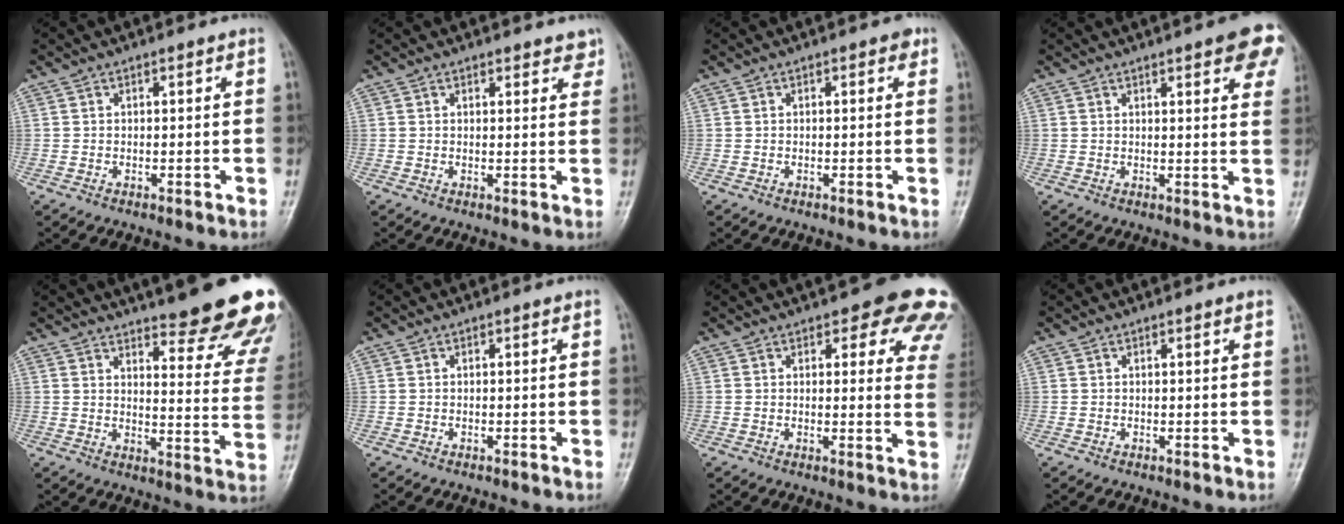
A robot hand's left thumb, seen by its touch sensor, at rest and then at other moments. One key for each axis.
{"total": 3.2, "fx": 2.6, "fy": 1.5, "fz": 1.1, "tx": 0.016, "ty": -0.011, "tz": 0.023}
{"total": 1.3, "fx": 0.5, "fy": 0.8, "fz": 0.9, "tx": -0.001, "ty": 0.001, "tz": 0.002}
{"total": 10.8, "fx": 6.0, "fy": 3.2, "fz": 8.4, "tx": -0.072, "ty": -0.016, "tz": 0.063}
{"total": 26.7, "fx": 20.7, "fy": 6.4, "fz": 15.7, "tx": -0.160, "ty": -0.123, "tz": 0.244}
{"total": 0.0}
{"total": 14.0, "fx": 9.9, "fy": 5.5, "fz": 8.2, "tx": -0.036, "ty": -0.036, "tz": 0.090}
{"total": 1.0, "fx": 0.6, "fy": 0.3, "fz": 0.7, "tx": -0.009, "ty": -0.001, "tz": 0.006}